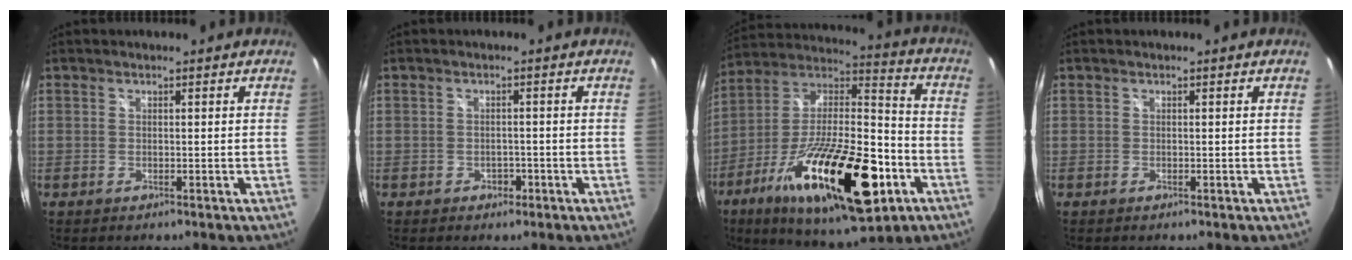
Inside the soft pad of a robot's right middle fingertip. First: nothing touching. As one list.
[{"total": 1.7, "force": [-0.9, 1.4, 0.5], "torque": [-0.008, 0.000, -0.012]}, {"total": 29.6, "force": [-12.6, 10.4, 24.7], "torque": [-0.435, -0.039, -0.204]}, {"total": 0.0}]